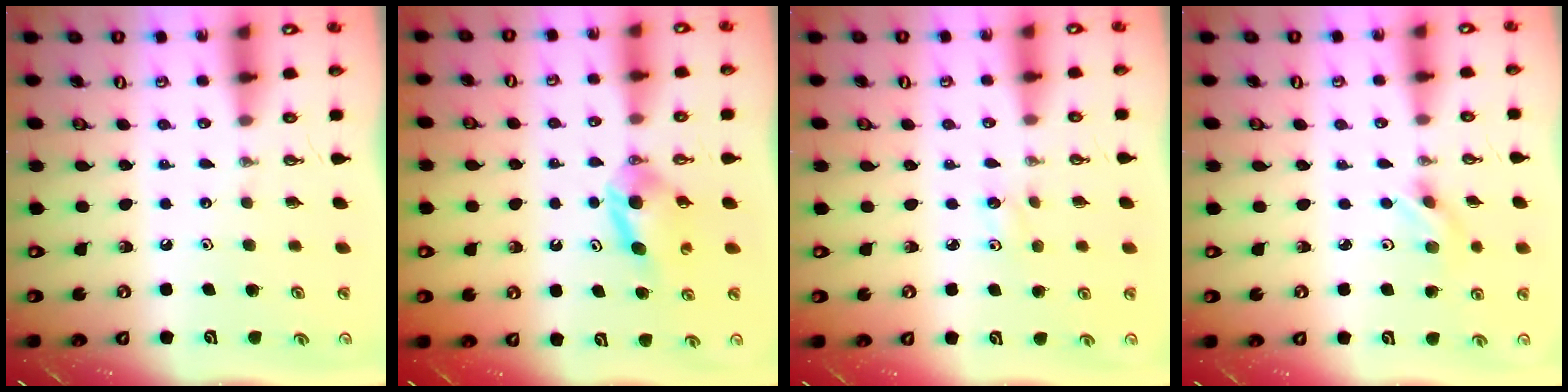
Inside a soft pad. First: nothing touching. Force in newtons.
{"total": 4.9, "press": 4.9, "slide": 0.2}
{"total": 4.7, "press": 4.6, "slide": 0.9}
{"total": 2.3, "press": 2.1, "slide": 0.8}